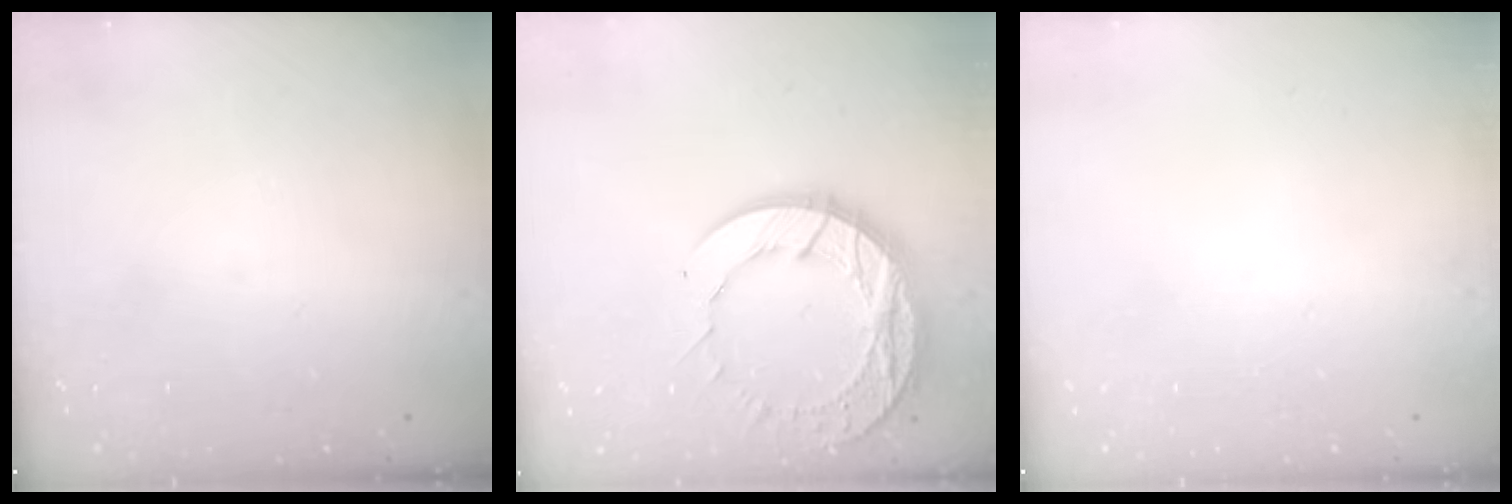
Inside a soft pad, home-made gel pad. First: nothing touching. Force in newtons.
{"total": 16.1, "press": 16.1, "slide": 1.3}
{"total": 0.0}